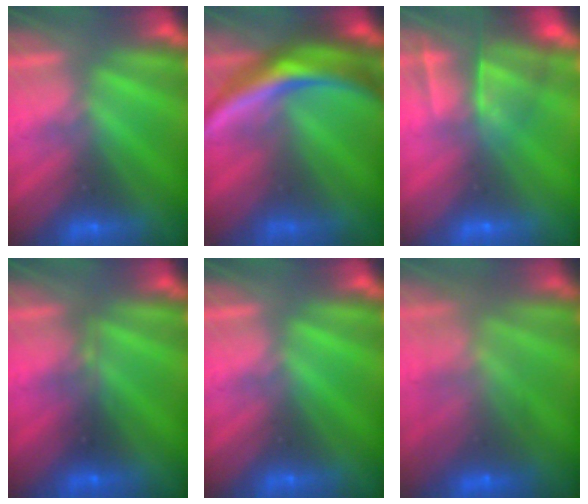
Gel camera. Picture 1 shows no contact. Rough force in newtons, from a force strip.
{"total": 9.0}
{"total": 5.8}
{"total": 2.3}
{"total": 0.0}
{"total": 8.7}